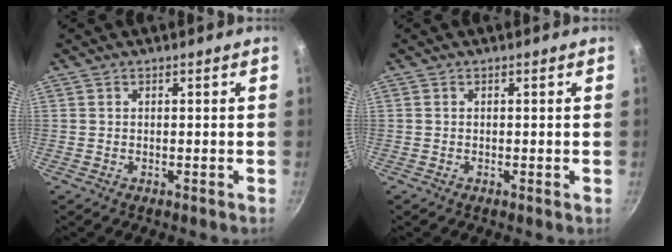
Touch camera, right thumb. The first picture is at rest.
{"total": 0.0}